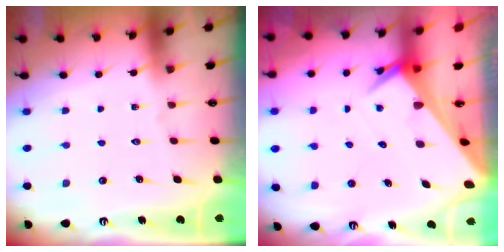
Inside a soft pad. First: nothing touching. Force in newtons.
{"total": 4.8, "press": 4.8, "slide": 0.4}